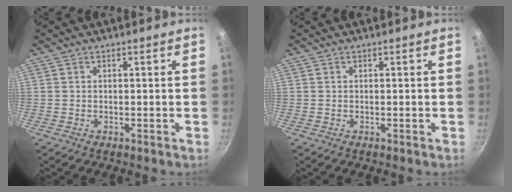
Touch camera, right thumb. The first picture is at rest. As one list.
[{"total": 0.0}]